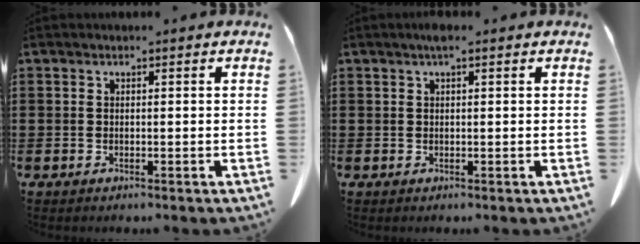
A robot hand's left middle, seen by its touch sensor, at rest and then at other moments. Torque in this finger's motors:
{"motor_torque": [0.01, 0.01, 0.02, 0.03]}